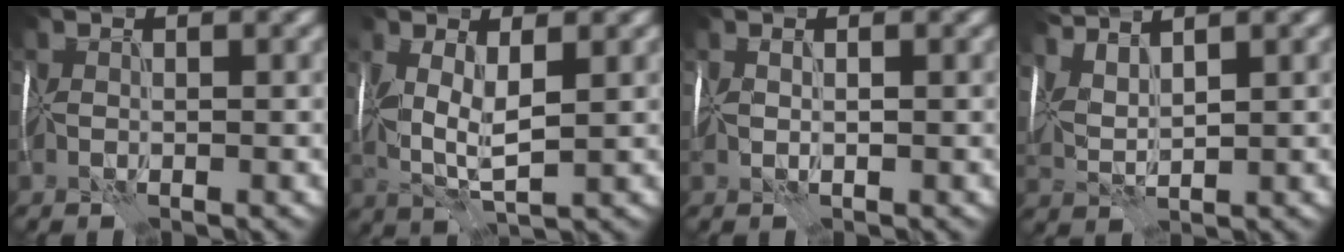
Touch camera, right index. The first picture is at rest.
{"total": 3.3, "force": [1.0, 1.4, 2.8], "torque": [-0.088, 0.002, 0.023]}
{"total": 0.6, "force": [0.3, -0.4, -0.3], "torque": [-0.008, 0.000, 0.008]}
{"total": 3.5, "force": [3.5, 0.0, 0.5], "torque": [-0.040, 0.012, 0.068]}